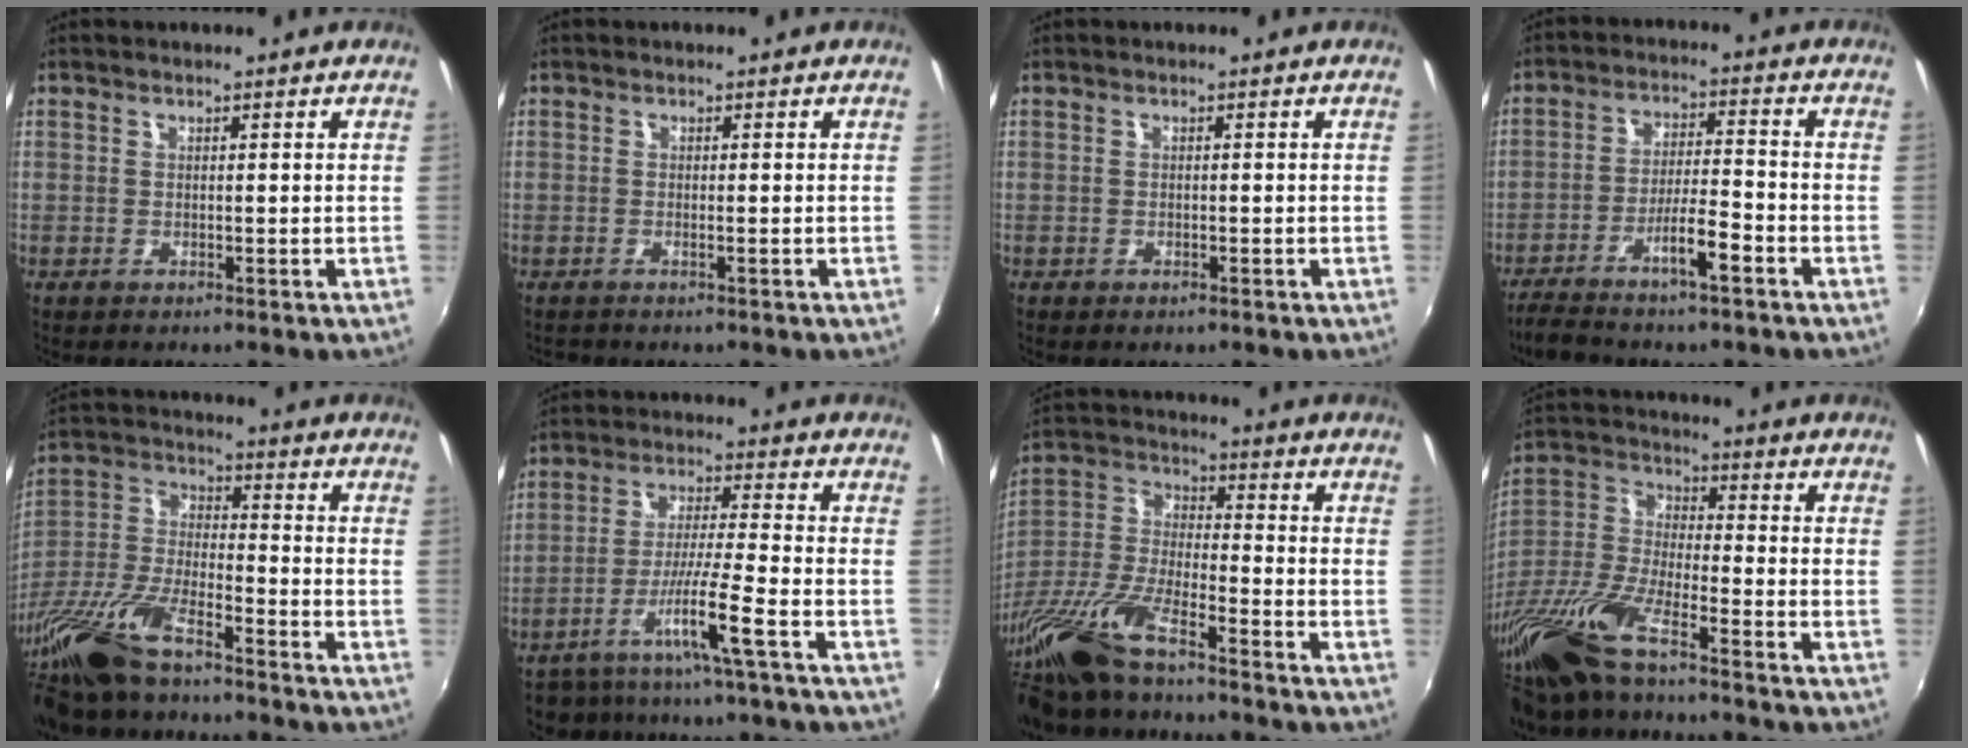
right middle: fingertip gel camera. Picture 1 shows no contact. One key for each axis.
{"total": 0.6, "fx": -0.6, "fy": -0.1, "fz": 0.3, "tx": -0.003, "ty": 0.002, "tz": -0.013}
{"total": 0.8, "fx": -0.6, "fy": 0.5, "fz": 0.2, "tx": -0.006, "ty": -0.005, "tz": -0.010}
{"total": 7.9, "fx": -5.6, "fy": 0.8, "fz": 5.6, "tx": -0.118, "ty": 0.004, "tz": -0.097}
{"total": 16.2, "fx": -11.9, "fy": 4.3, "fz": 10.1, "tx": -0.232, "ty": -0.022, "tz": -0.240}
{"total": 7.2, "fx": -4.4, "fy": 0.1, "fz": 5.7, "tx": -0.115, "ty": -0.001, "tz": -0.078}
{"total": 16.1, "fx": -12.0, "fy": 3.3, "fz": 10.2, "tx": -0.232, "ty": -0.023, "tz": -0.244}
{"total": 17.1, "fx": -12.2, "fy": 3.6, "fz": 11.4, "tx": -0.258, "ty": -0.028, "tz": -0.249}